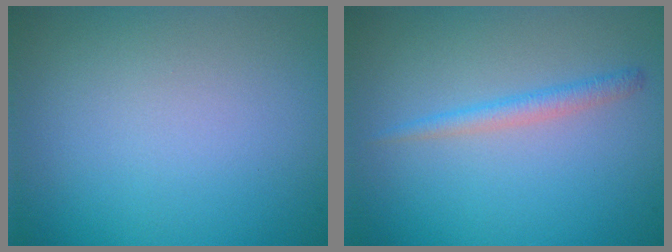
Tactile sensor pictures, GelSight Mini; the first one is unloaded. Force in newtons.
{"total": 1.5, "press": 1.5, "slide": 0.1}